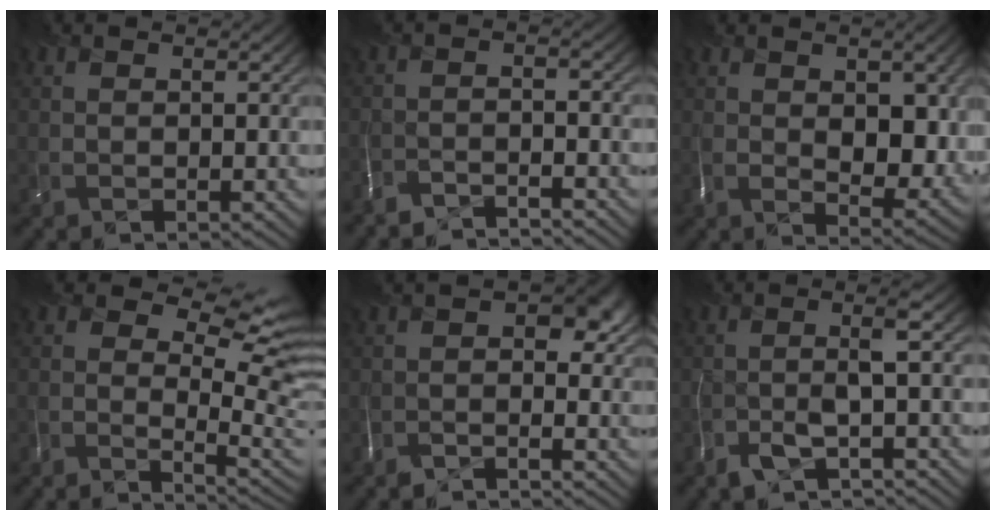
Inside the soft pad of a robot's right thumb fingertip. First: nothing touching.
{"total": 4.5, "force": [-4.5, -0.6, 0.2], "torque": [0.006, -0.003, -0.084]}
{"total": 8.5, "force": [0.3, 4.8, 7.0], "torque": [-0.108, -0.018, 0.021]}
{"total": 9.3, "force": [1.6, 4.1, 8.2], "torque": [-0.132, -0.008, 0.034]}
{"total": 2.6, "force": [-2.1, 0.4, 1.3], "torque": [-0.012, -0.003, -0.045]}
{"total": 3.2, "force": [-2.4, -0.5, 2.0], "torque": [-0.023, 0.009, -0.059]}